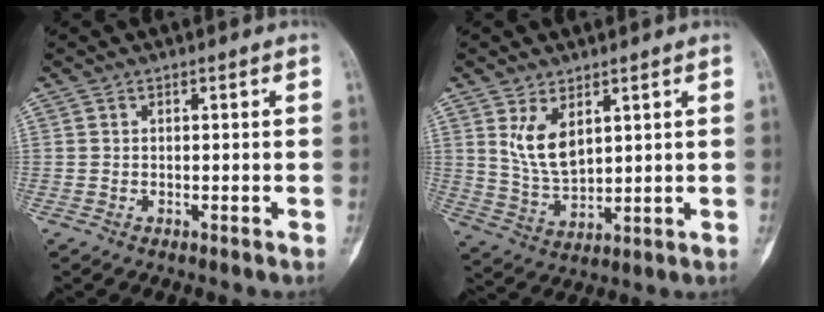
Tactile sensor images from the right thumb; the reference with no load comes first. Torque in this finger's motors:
{"motor_torque": [-0.15, 0.17, 0.33, 0.34, 0.06]}